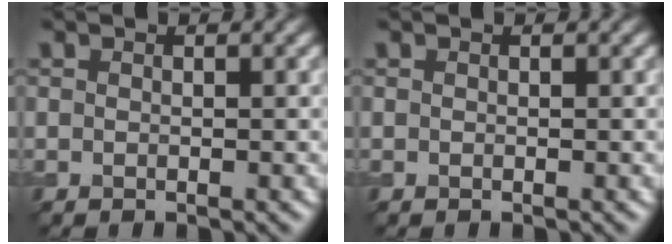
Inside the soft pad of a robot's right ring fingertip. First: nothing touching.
{"total": 0.0}